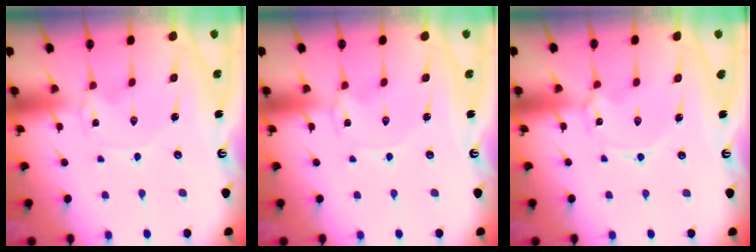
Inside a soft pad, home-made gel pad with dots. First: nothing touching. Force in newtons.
{"total": 0.0}
{"total": 2.3, "press": 2.3, "slide": 0.4}